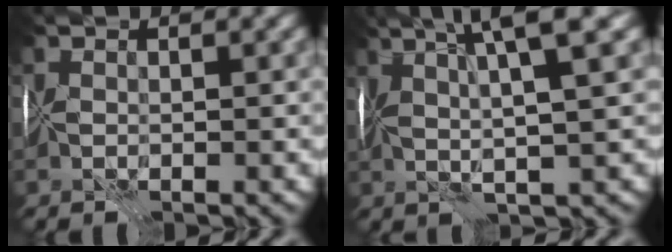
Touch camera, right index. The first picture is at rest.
{"total": 7.4, "force": [3.4, 0.8, 6.6], "torque": [-0.094, 0.017, 0.054]}